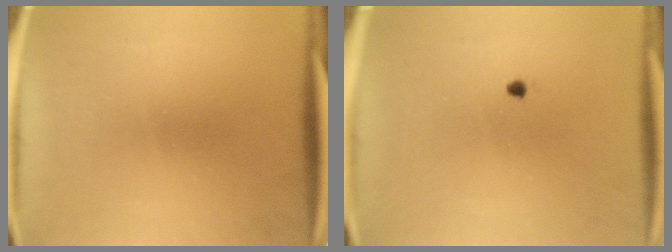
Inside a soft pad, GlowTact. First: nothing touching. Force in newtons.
{"total": 1.0}